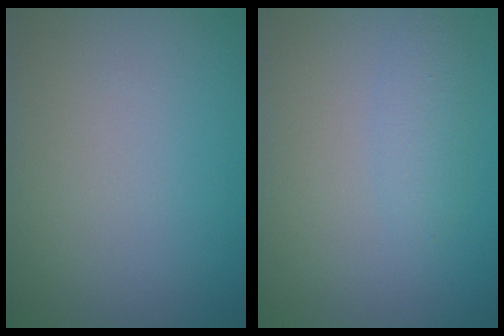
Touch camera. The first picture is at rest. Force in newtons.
{"total": 1.5, "press": 1.5, "slide": 0.1}